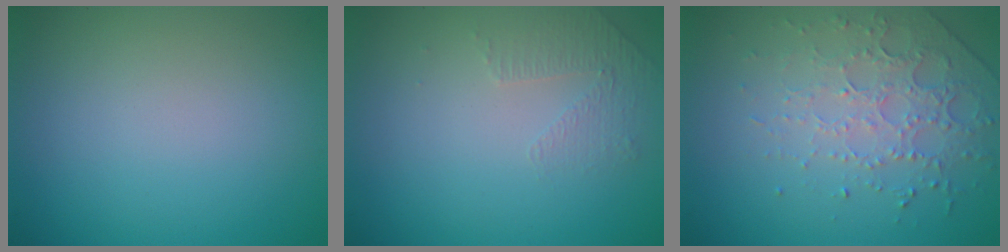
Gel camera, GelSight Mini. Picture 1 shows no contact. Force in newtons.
{"total": 1.4, "press": 0.8, "slide": 1.1}
{"total": 4.4, "press": 3.0, "slide": 3.2}